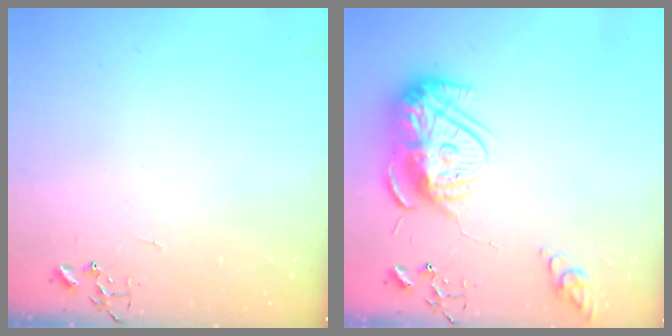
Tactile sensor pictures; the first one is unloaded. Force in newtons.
{"total": 16.0, "press": 16.0, "slide": 1.5}